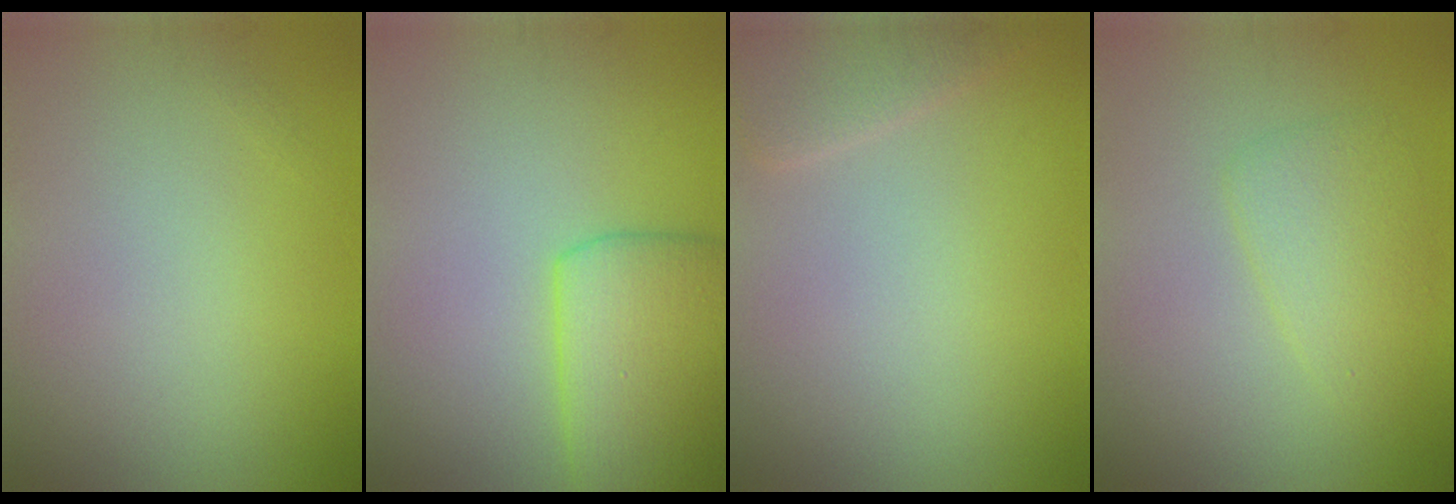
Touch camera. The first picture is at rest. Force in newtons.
{"total": 5.7, "press": 5.7, "slide": 0.2}
{"total": 2.4, "press": 2.4, "slide": 0.0}
{"total": 2.6, "press": 2.6, "slide": 0.1}